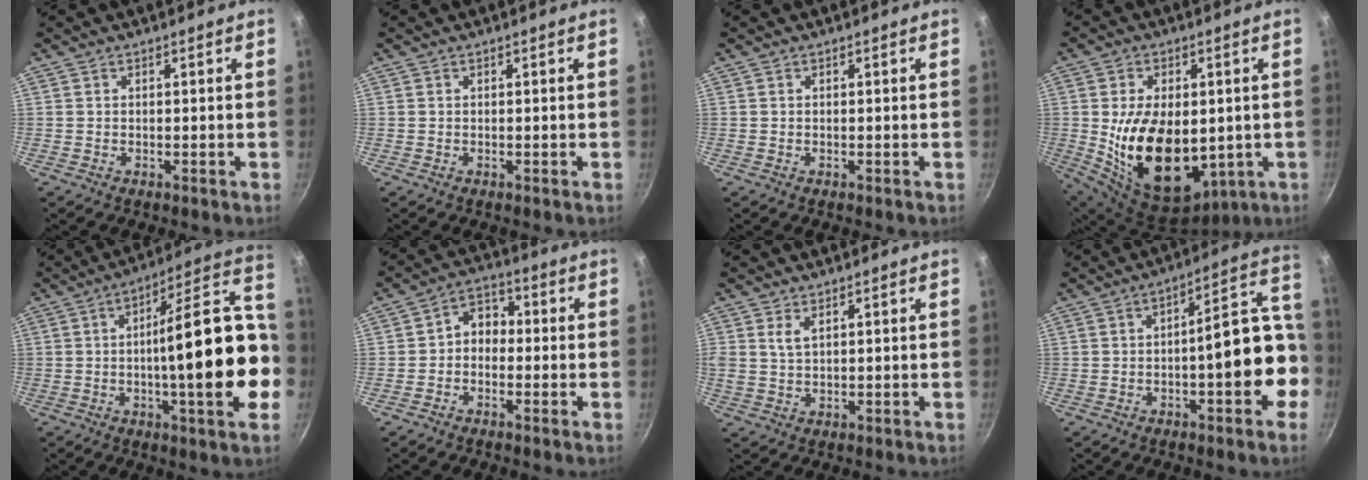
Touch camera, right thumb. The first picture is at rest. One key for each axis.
{"total": 0.0}
{"total": 0.0}
{"total": 19.8, "fx": -0.7, "fy": 12.6, "fz": 15.2, "tx": -0.250, "ty": -0.024, "tz": 0.013}
{"total": 24.1, "fx": -3.0, "fy": 7.0, "fz": 22.9, "tx": -0.306, "ty": 0.034, "tz": -0.055}
{"total": 5.2, "fx": -1.0, "fy": 4.1, "fz": 3.1, "tx": -0.023, "ty": 0.026, "tz": -0.032}
{"total": 2.7, "fx": 1.2, "fy": 1.5, "fz": 2.0, "tx": -0.035, "ty": -0.007, "tz": 0.024}
{"total": 14.6, "fx": -3.0, "fy": 5.7, "fz": 13.1, "tx": -0.133, "ty": 0.061, "tz": -0.044}